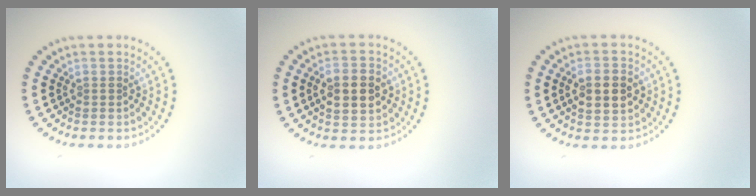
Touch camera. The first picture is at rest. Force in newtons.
{"total": 4.5, "press": 4.5, "slide": 0.0}
{"total": 4.6, "press": 4.6, "slide": 0.1}